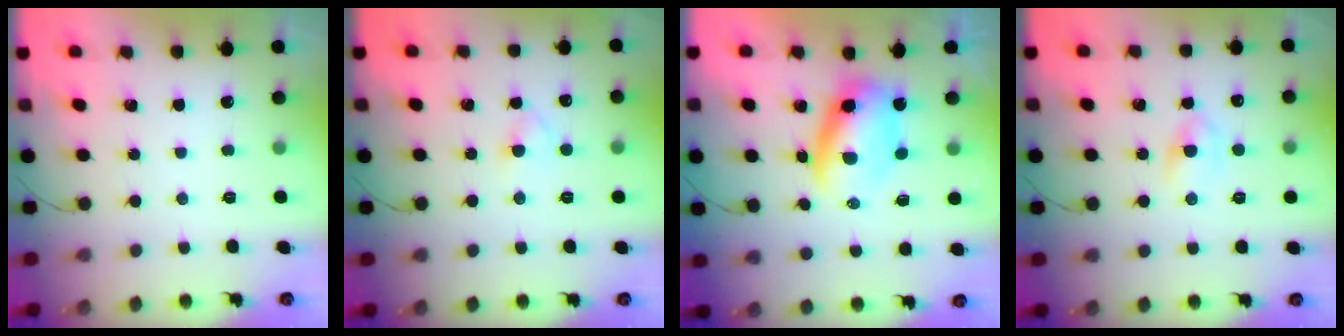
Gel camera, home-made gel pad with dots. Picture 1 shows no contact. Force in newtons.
{"total": 2.9, "press": 2.7, "slide": 1.2}
{"total": 6.2, "press": 6.0, "slide": 1.6}
{"total": 2.8, "press": 2.6, "slide": 1.2}